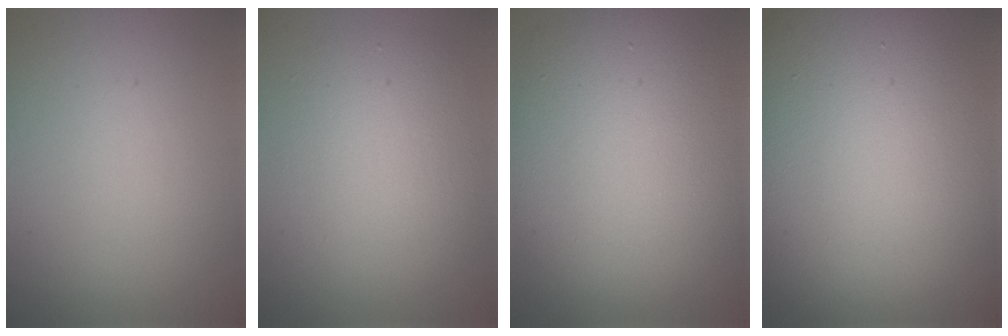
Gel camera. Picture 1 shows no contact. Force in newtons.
{"total": 4.8, "press": 4.8, "slide": 0.3}
{"total": 11.3, "press": 11.3, "slide": 0.7}
{"total": 24.5, "press": 24.5, "slide": 0.8}